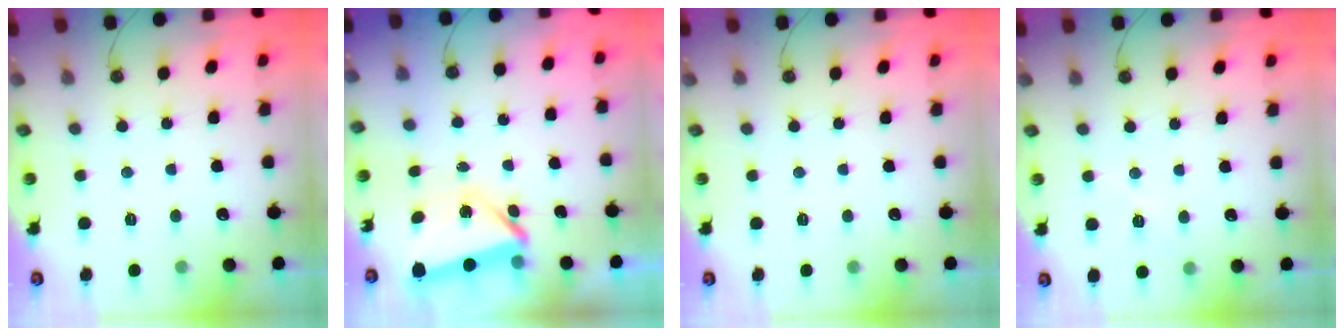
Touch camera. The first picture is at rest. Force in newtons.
{"total": 5.3, "press": 5.2, "slide": 0.8}
{"total": 0.0}
{"total": 5.2, "press": 4.7, "slide": 2.1}